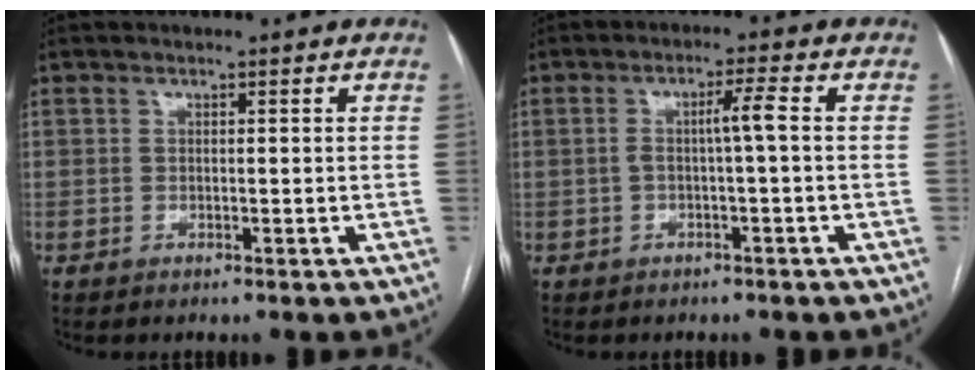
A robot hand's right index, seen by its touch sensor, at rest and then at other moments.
{"total": 3.2, "force": [-0.2, -0.4, 3.2], "torque": [-0.056, 0.012, 0.000]}